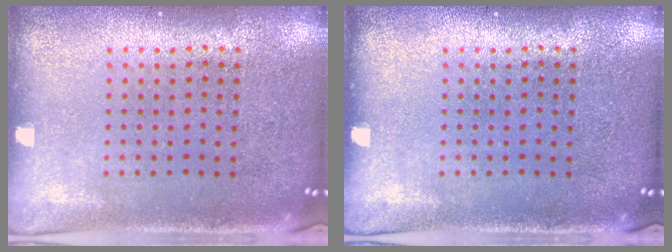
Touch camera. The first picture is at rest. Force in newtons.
{"total": 0.0}